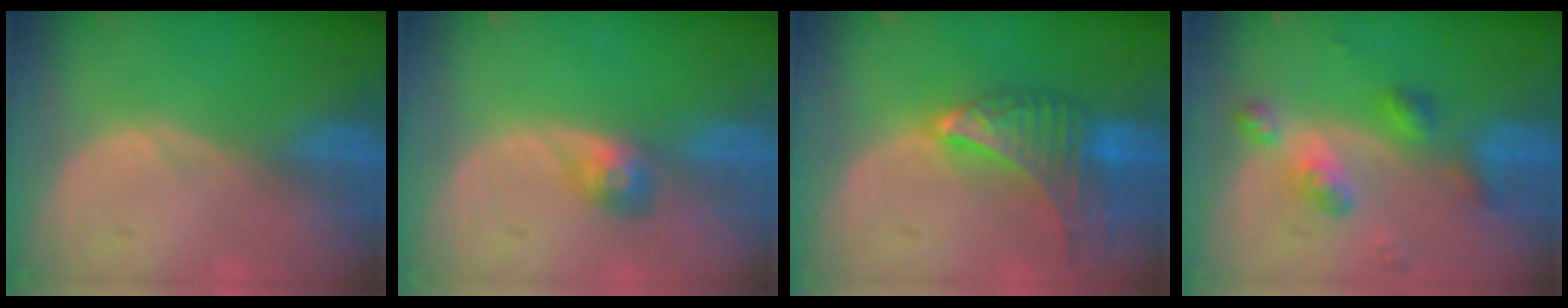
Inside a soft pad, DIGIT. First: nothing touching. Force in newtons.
{"total": 3.0, "press": 2.6, "slide": 1.4}
{"total": 9.4, "press": 8.4, "slide": 4.3}
{"total": 6.1, "press": 5.4, "slide": 2.9}